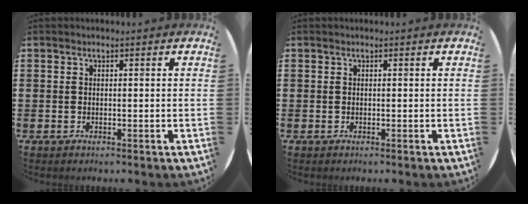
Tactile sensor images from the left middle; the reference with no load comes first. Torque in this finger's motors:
{"motor_torque": [-0.42, 0.01, -0.03, -0.01]}